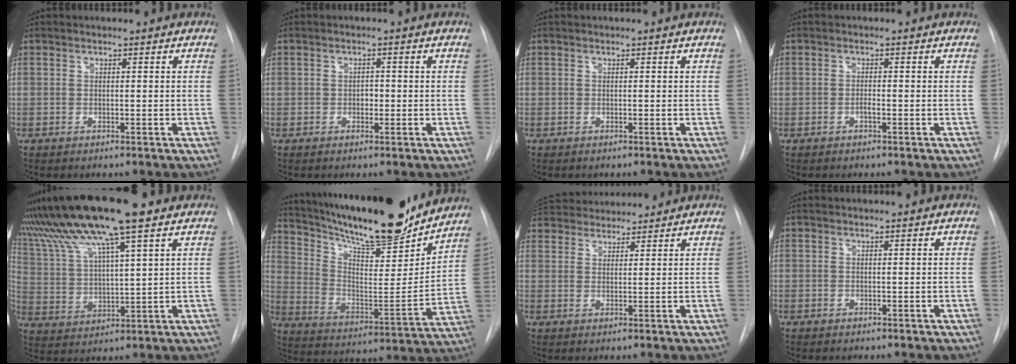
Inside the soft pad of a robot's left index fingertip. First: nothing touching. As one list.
[{"total": 1.2, "force": [-0.1, 0.9, 0.8], "torque": [-0.012, 0.003, -0.002]}, {"total": 0.0}, {"total": 0.6, "force": [-0.3, 0.1, 0.5], "torque": [-0.011, 0.000, -0.007]}, {"total": 16.8, "force": [12.2, 1.0, 11.6], "torque": [-0.224, 0.027, 0.220]}, {"total": 24.8, "force": [21.3, 4.3, 11.8], "torque": [-0.215, -0.024, 0.326]}, {"total": 12.9, "force": [12.0, 3.2, 3.7], "torque": [-0.077, 0.046, 0.194]}, {"total": 0.6, "force": [0.6, 0.0, 0.1], "torque": [-0.008, 0.003, 0.012]}]